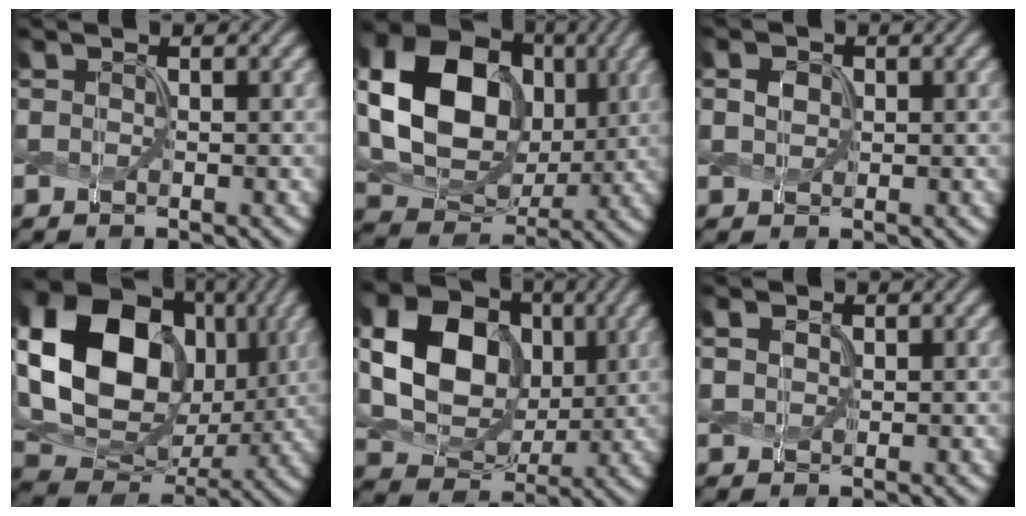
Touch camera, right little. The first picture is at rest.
{"total": 13.6, "force": [1.1, 10.5, 8.5], "torque": [-0.184, 0.001, 0.027]}
{"total": 0.7, "force": [-0.3, 0.7, 0.0], "torque": [-0.013, 0.003, 0.007]}
{"total": 19.0, "force": [2.6, 15.2, 11.1], "torque": [-0.250, 0.017, 0.064]}
{"total": 11.3, "force": [1.1, 8.8, 6.9], "torque": [-0.161, 0.007, 0.018]}
{"total": 0.5, "force": [0.0, 0.5, 0.0], "torque": [-0.015, 0.001, 0.015]}